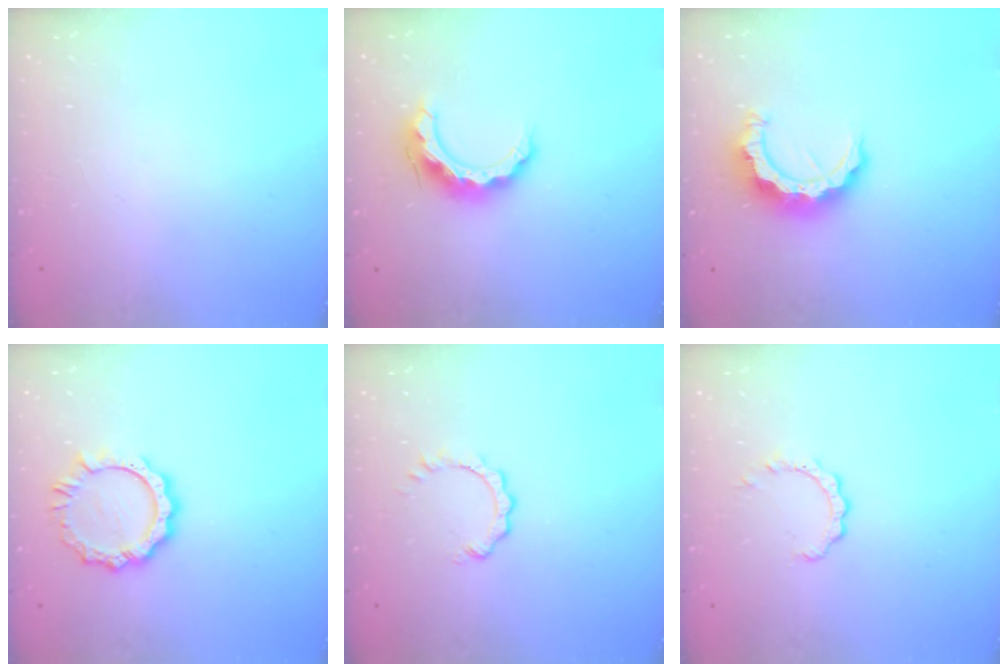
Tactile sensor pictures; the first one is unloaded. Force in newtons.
{"total": 12.9, "press": 12.9, "slide": 0.5}
{"total": 10.3, "press": 10.2, "slide": 1.0}
{"total": 9.1, "press": 9.0, "slide": 1.0}
{"total": 1.7, "press": 1.7, "slide": 0.3}
{"total": 2.2, "press": 2.2, "slide": 0.1}